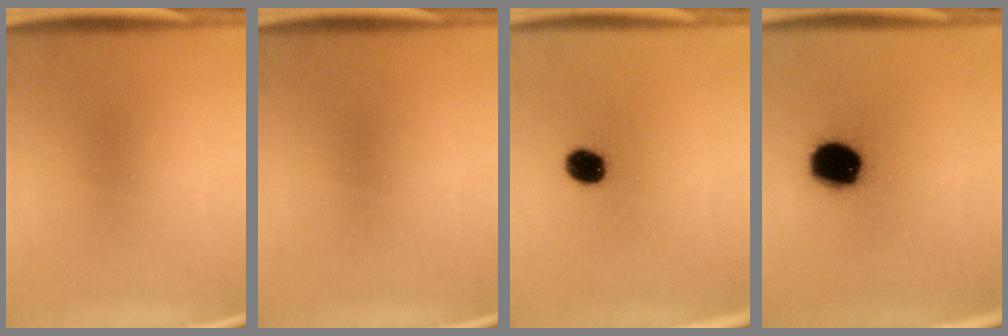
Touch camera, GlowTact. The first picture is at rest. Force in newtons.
{"total": 0.0}
{"total": 5.9}
{"total": 14.4}